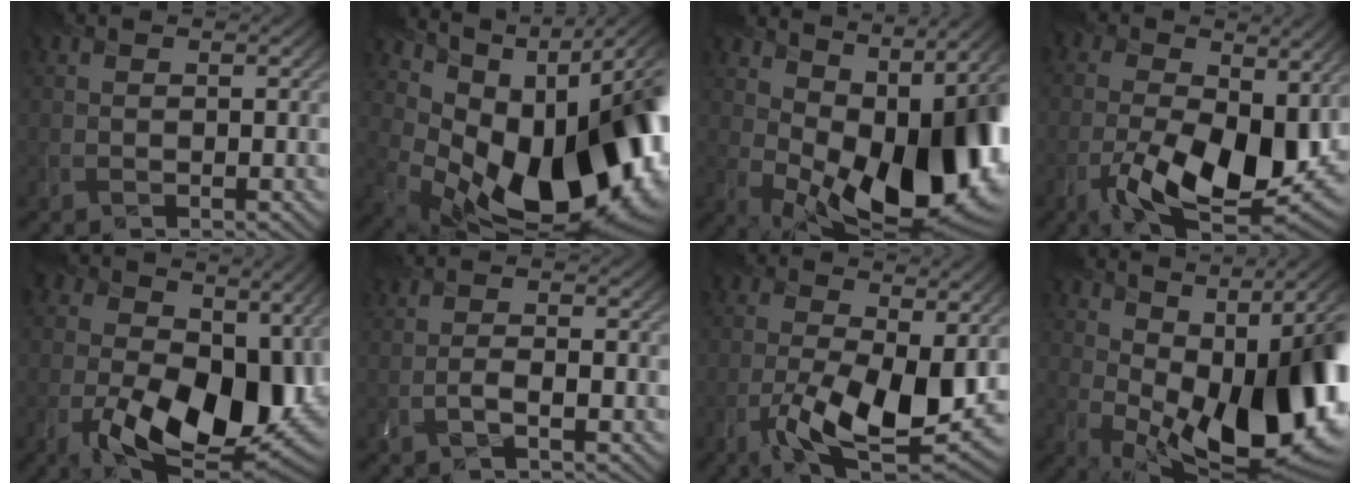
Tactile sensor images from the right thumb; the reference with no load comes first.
{"total": 18.1, "force": [0.6, 10.5, 14.7], "torque": [-0.216, -0.049, 0.047]}
{"total": 15.5, "force": [1.4, 8.1, 13.2], "torque": [-0.187, -0.017, 0.049]}
{"total": 14.8, "force": [-3.0, 7.8, 12.2], "torque": [-0.222, -0.017, -0.052]}
{"total": 17.1, "force": [-3.2, 10.3, 13.3], "torque": [-0.219, -0.033, -0.035]}
{"total": 1.0, "force": [-0.8, -0.1, 0.6], "torque": [-0.011, 0.003, -0.018]}
{"total": 12.3, "force": [-3.1, 5.5, 10.6], "torque": [-0.198, -0.023, -0.051]}
{"total": 16.2, "force": [0.6, 7.4, 14.4], "torque": [-0.208, -0.008, 0.029]}